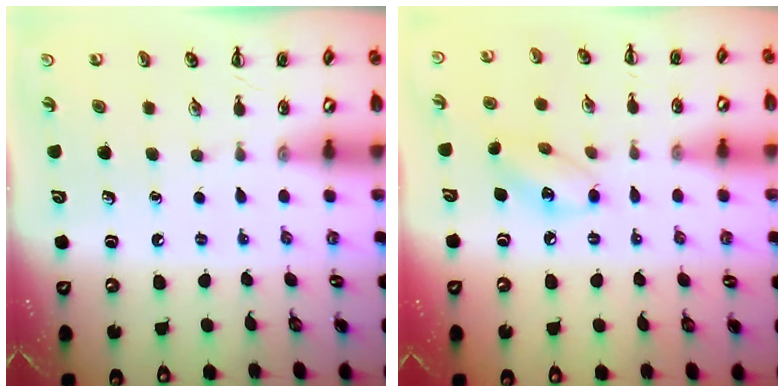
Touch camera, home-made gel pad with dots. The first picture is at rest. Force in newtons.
{"total": 7.4, "press": 7.4, "slide": 0.6}